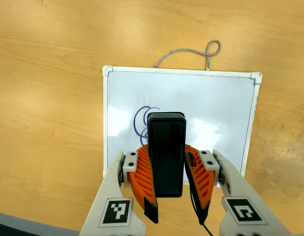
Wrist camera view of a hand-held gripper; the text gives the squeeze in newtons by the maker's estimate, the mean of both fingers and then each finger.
{"total": 7.3, "left": 5.6, "right": 9.1}